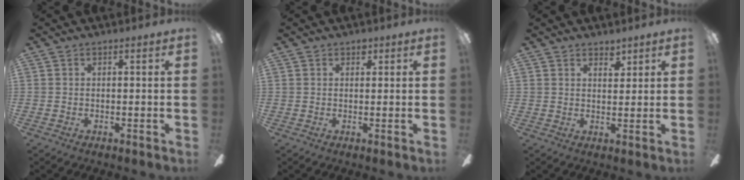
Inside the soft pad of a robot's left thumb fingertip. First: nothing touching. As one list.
[{"total": 1.6, "force": [1.0, 1.0, 0.7], "torque": [0.001, -0.003, 0.015]}, {"total": 3.4, "force": [2.8, 1.4, 1.3], "torque": [-0.005, -0.015, 0.046]}]